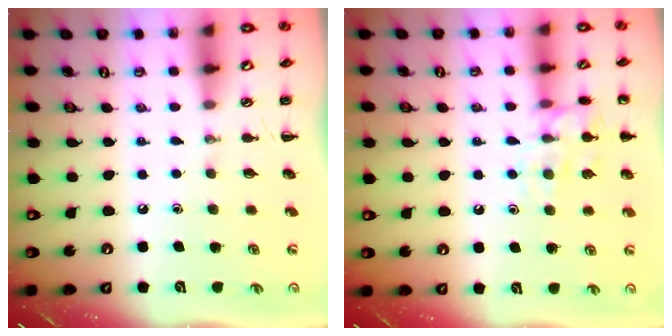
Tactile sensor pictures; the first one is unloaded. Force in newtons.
{"total": 11.7, "press": 11.7, "slide": 0.7}